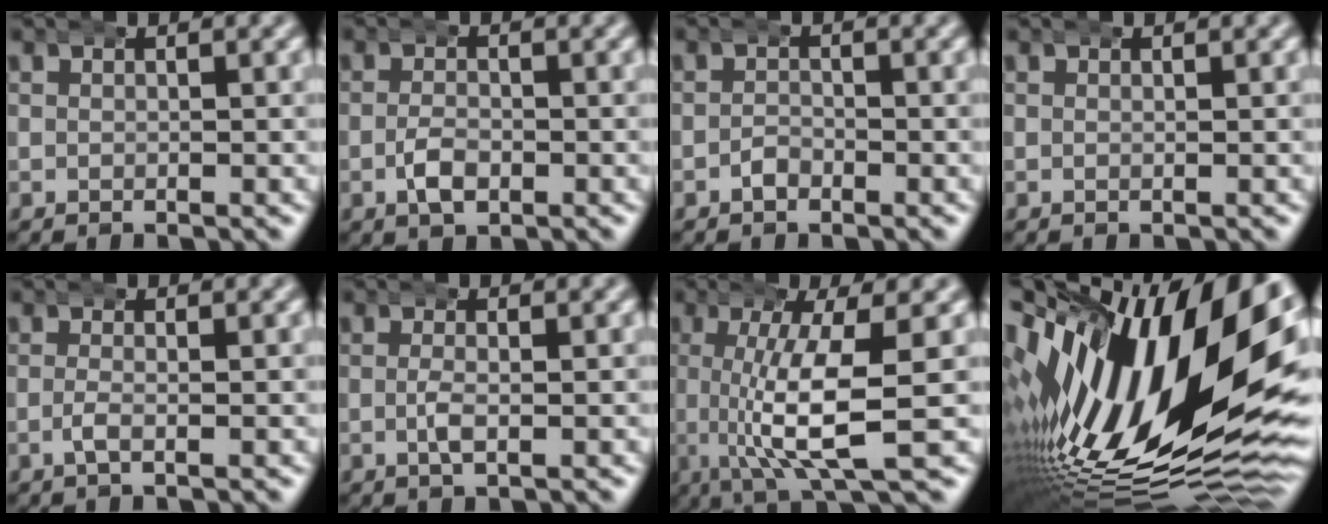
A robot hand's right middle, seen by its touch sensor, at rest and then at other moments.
{"total": 1.8, "force": [-0.7, 1.0, 1.3], "torque": [-0.025, -0.006, -0.016]}
{"total": 0.8, "force": [-0.6, 0.5, 0.0], "torque": [-0.003, 0.001, -0.018]}
{"total": 0.0}
{"total": 1.0, "force": [-0.5, 0.0, 0.9], "torque": [-0.022, -0.005, -0.012]}
{"total": 1.2, "force": [-0.2, 0.1, 1.2], "torque": [-0.026, -0.005, -0.006]}
{"total": 6.8, "force": [-0.2, 1.1, 6.7], "torque": [-0.120, -0.012, -0.005]}
{"total": 22.2, "force": [-0.7, 11.6, 18.9], "torque": [-0.318, -0.013, 0.004]}